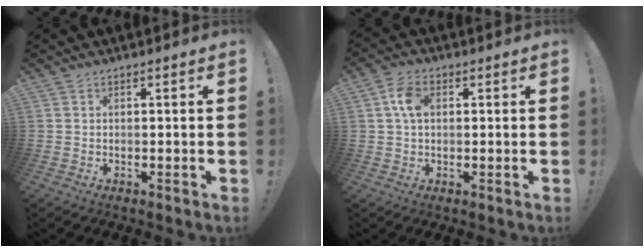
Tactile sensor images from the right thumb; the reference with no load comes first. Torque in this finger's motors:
{"motor_torque": [-0.22, 0.44, 0.57, -0.30, 0.03]}